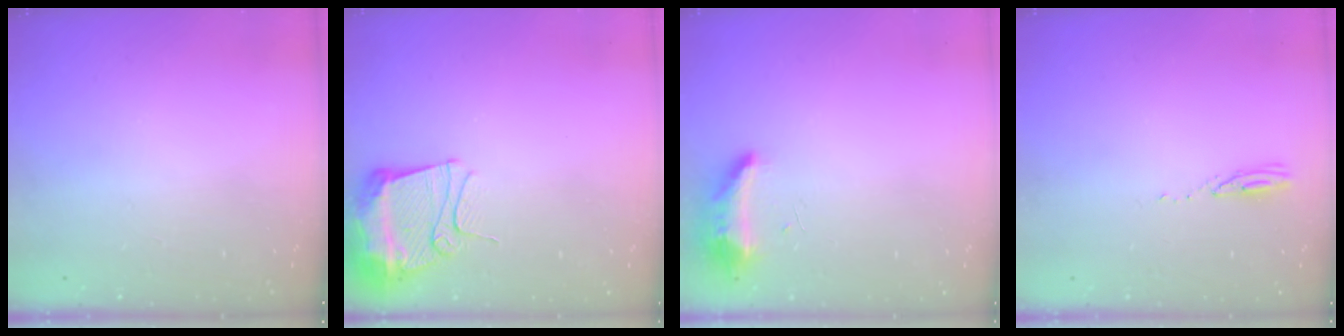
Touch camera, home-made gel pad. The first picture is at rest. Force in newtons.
{"total": 12.1, "press": 12.0, "slide": 1.4}
{"total": 18.6, "press": 10.8, "slide": 15.1}
{"total": 3.0, "press": 2.9, "slide": 0.3}